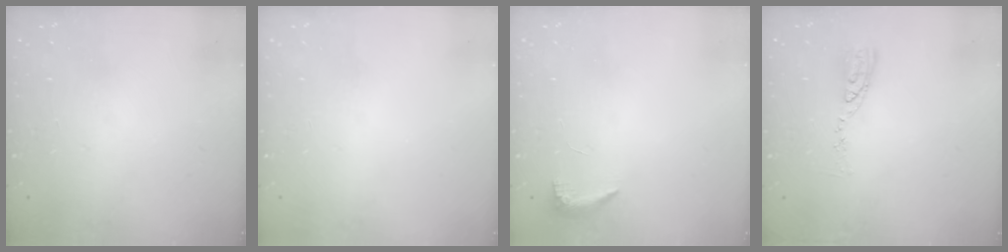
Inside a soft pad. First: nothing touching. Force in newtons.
{"total": 2.7, "press": 2.0, "slide": 1.8}
{"total": 8.5, "press": 5.7, "slide": 6.3}
{"total": 7.9, "press": 7.9, "slide": 0.7}